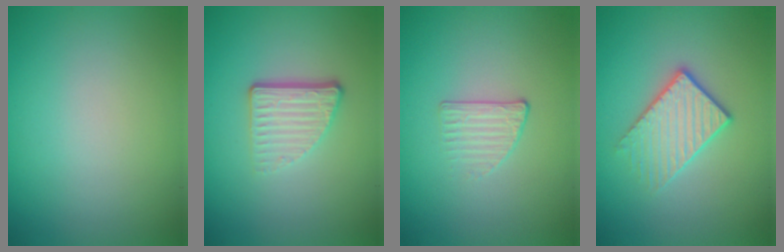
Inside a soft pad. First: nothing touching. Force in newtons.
{"total": 3.7, "press": 2.4, "slide": 2.9}
{"total": 1.3, "press": 0.8, "slide": 1.0}
{"total": 2.9, "press": 2.6, "slide": 1.2}